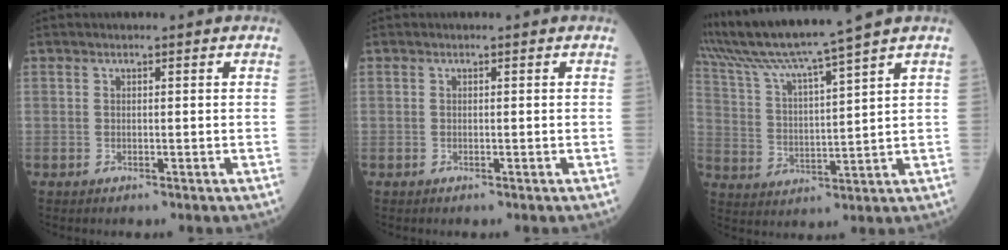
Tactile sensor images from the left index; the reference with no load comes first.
{"total": 0.0}
{"total": 12.3, "force": [10.6, -2.7, 5.8], "torque": [-0.112, -0.001, 0.196]}